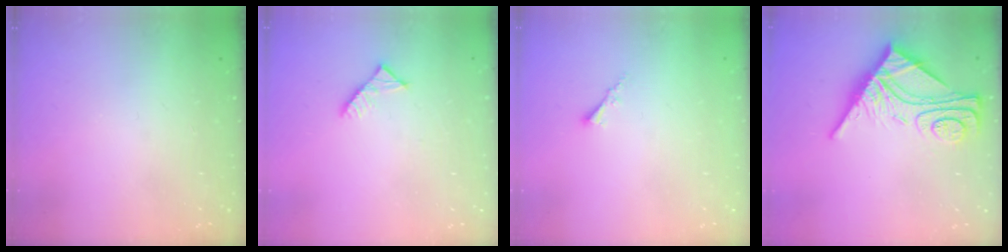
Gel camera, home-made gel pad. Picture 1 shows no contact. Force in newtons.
{"total": 3.3, "press": 3.2, "slide": 0.4}
{"total": 1.8, "press": 1.7, "slide": 0.3}
{"total": 13.4, "press": 13.4, "slide": 1.1}